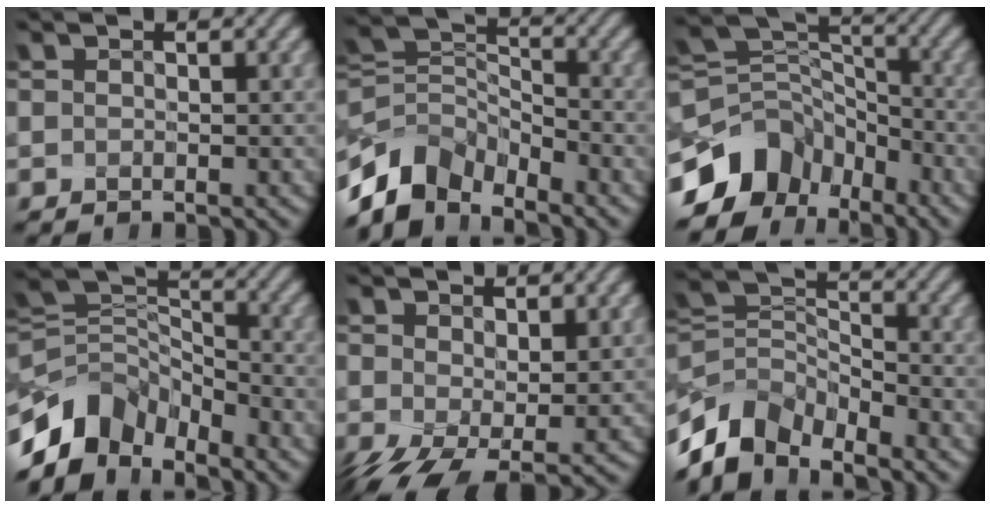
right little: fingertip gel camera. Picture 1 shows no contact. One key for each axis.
{"total": 6.9, "fx": -5.2, "fy": 3.7, "fz": 2.6, "tx": -0.040, "ty": 0.000, "tz": -0.106}
{"total": 8.3, "fx": -4.7, "fy": 5.8, "fz": 3.5, "tx": -0.058, "ty": 0.017, "tz": -0.094}
{"total": 7.0, "fx": -4.6, "fy": 4.4, "fz": 3.0, "tx": -0.043, "ty": 0.008, "tz": -0.094}
{"total": 9.4, "fx": -1.6, "fy": 5.7, "fz": 7.4, "tx": -0.142, "ty": -0.028, "tz": -0.003}
{"total": 7.3, "fx": -5.3, "fy": 3.9, "fz": 3.1, "tx": -0.053, "ty": -0.002, "tz": -0.110}